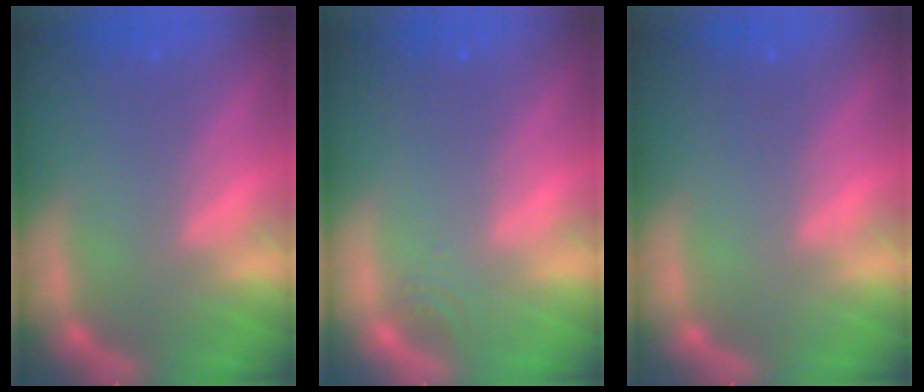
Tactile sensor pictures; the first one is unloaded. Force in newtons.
{"total": 1.0}
{"total": 0.0}